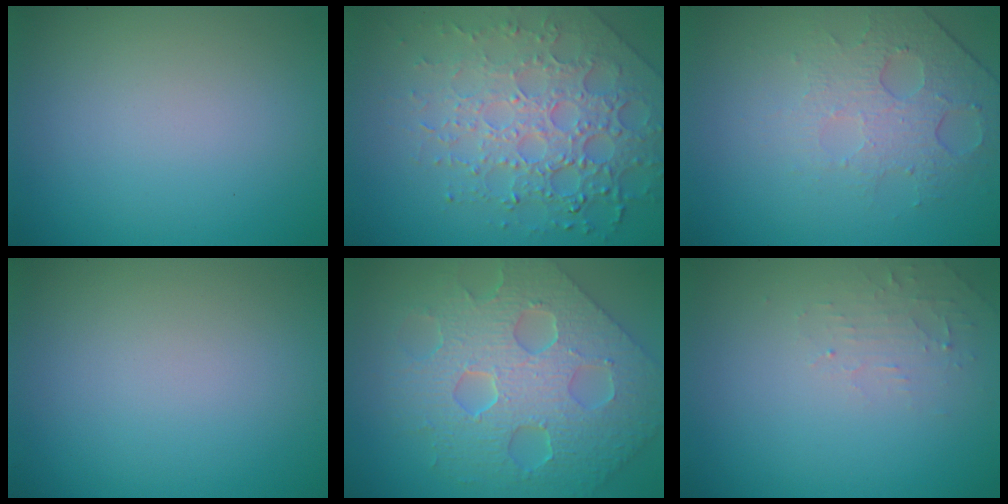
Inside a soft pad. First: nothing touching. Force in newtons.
{"total": 8.1, "press": 5.6, "slide": 5.9}
{"total": 4.6, "press": 3.0, "slide": 3.4}
{"total": 0.0}
{"total": 7.9, "press": 6.5, "slide": 4.4}
{"total": 1.6, "press": 1.5, "slide": 0.3}